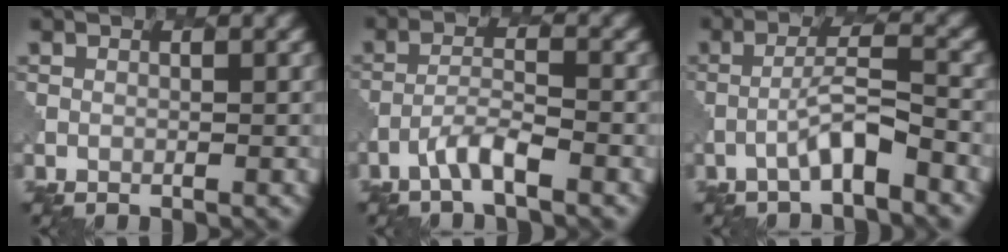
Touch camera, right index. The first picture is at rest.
{"total": 2.7, "force": [-1.8, 0.4, 2.0], "torque": [-0.039, 0.007, -0.039]}
{"total": 3.2, "force": [-1.7, 0.4, 2.7], "torque": [-0.049, 0.017, -0.031]}